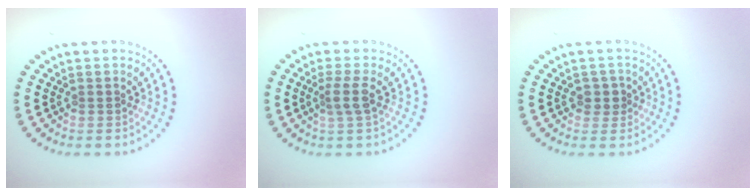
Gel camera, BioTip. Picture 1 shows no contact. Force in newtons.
{"total": 1.8, "press": 1.5, "slide": 1.1}
{"total": 1.6, "press": 1.3, "slide": 0.9}